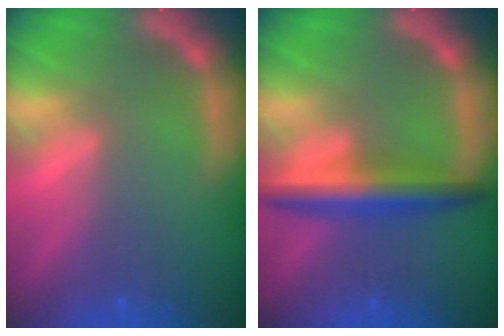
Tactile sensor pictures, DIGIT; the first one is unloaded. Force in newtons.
{"total": 5.0}